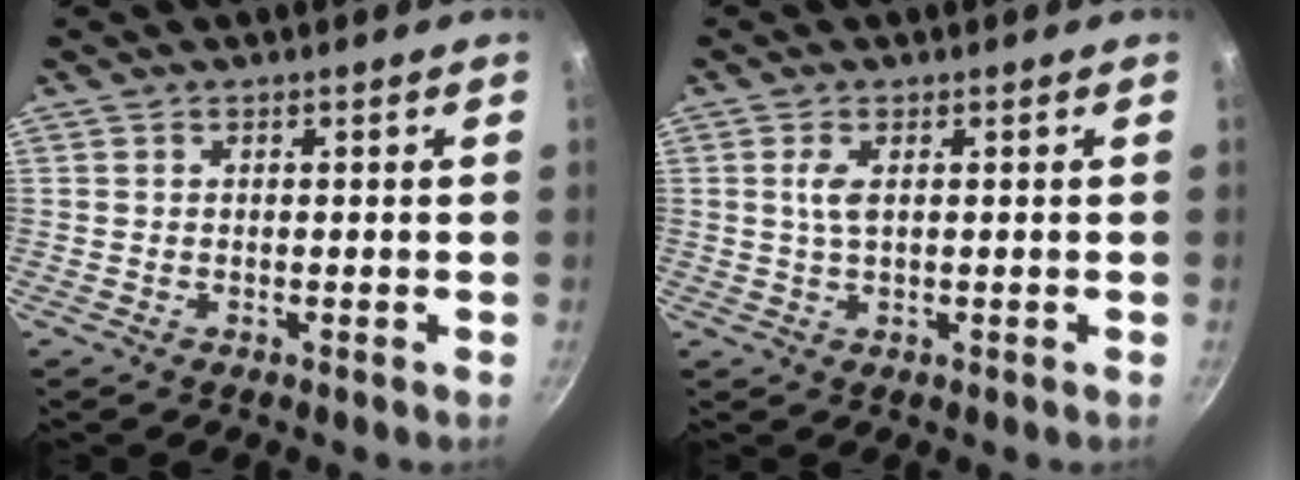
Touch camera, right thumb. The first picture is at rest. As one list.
[{"total": 2.6, "force": [0.6, 1.1, 2.3], "torque": [-0.048, -0.001, 0.012]}]